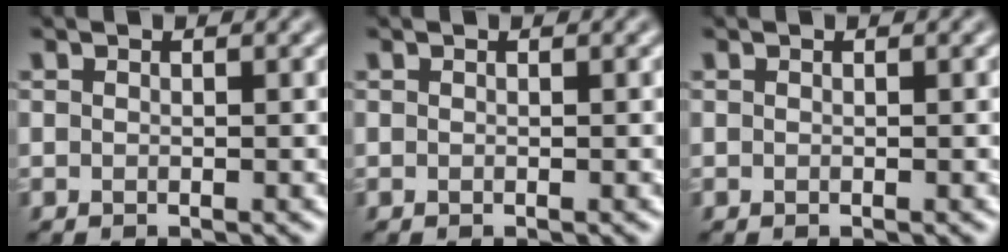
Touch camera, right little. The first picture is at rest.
{"total": 0.0}
{"total": 0.0}